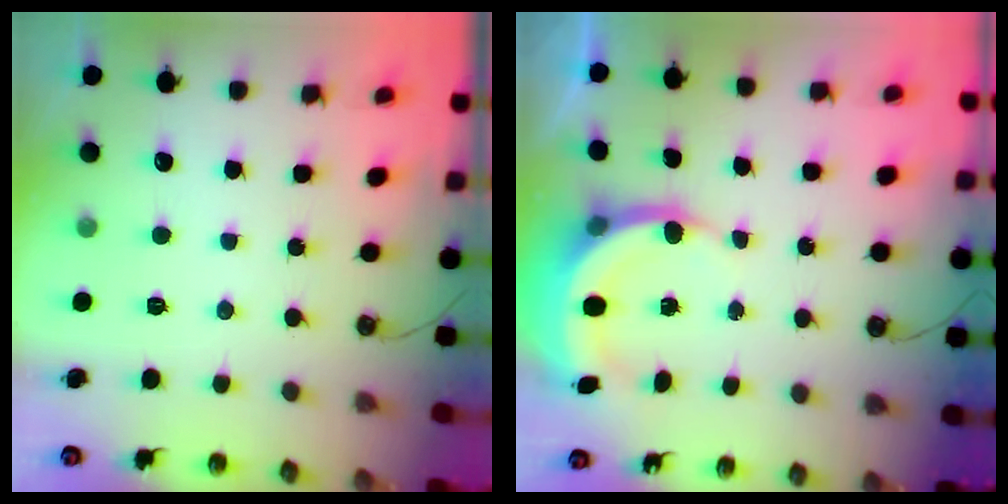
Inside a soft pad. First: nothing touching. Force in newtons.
{"total": 6.0, "press": 5.9, "slide": 1.2}